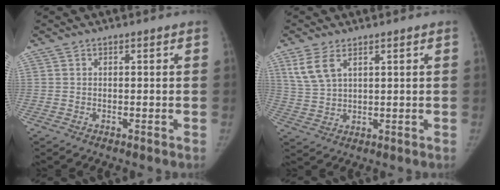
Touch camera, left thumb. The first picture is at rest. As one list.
[{"total": 5.5, "force": [3.1, 2.7, 3.7], "torque": [-0.080, -0.007, 0.074]}]